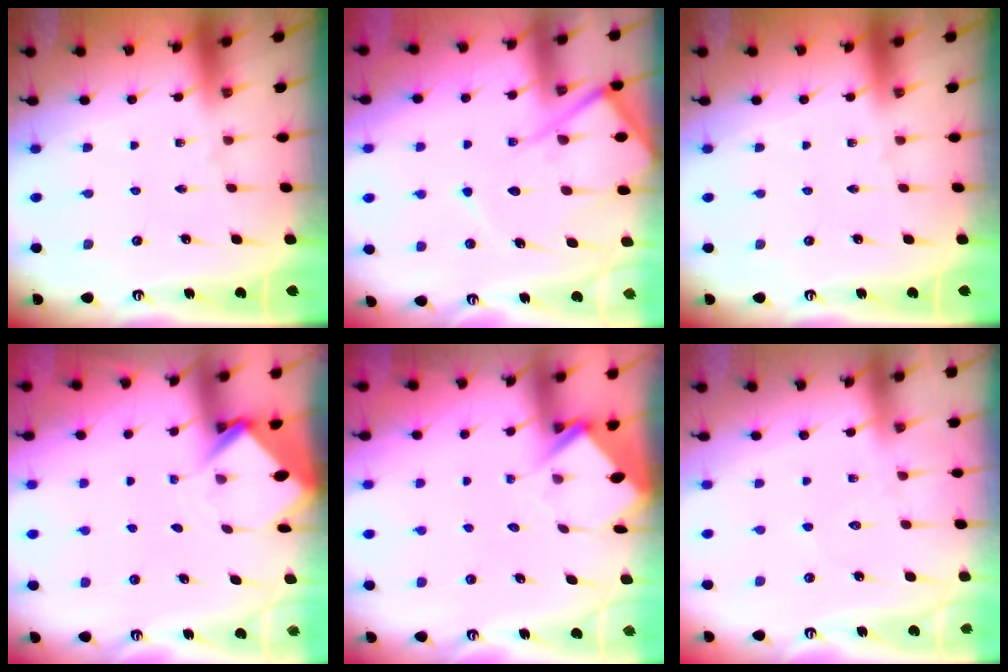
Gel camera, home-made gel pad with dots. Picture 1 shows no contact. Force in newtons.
{"total": 13.1, "press": 13.1, "slide": 1.3}
{"total": 0.0}
{"total": 3.5, "press": 3.5, "slide": 0.3}
{"total": 4.5, "press": 4.4, "slide": 0.4}
{"total": 5.9, "press": 5.9, "slide": 0.7}